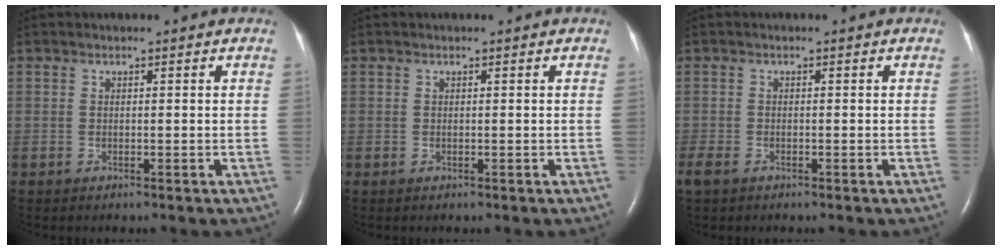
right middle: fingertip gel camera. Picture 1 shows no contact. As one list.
[{"total": 0.0}, {"total": 3.2, "force": [-2.2, 1.4, 1.9], "torque": [-0.049, -0.009, -0.038]}]